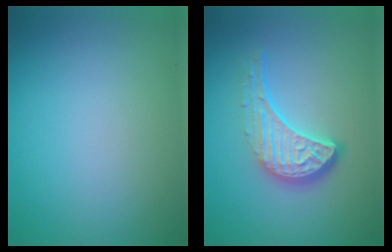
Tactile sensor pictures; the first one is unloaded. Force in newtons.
{"total": 4.6, "press": 3.3, "slide": 3.2}